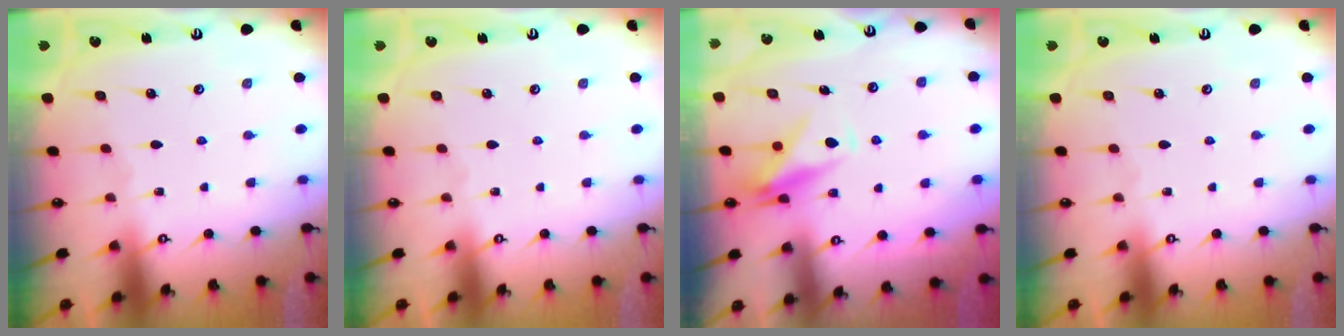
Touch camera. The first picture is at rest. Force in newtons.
{"total": 0.0}
{"total": 10.4, "press": 10.4, "slide": 0.8}
{"total": 0.0}